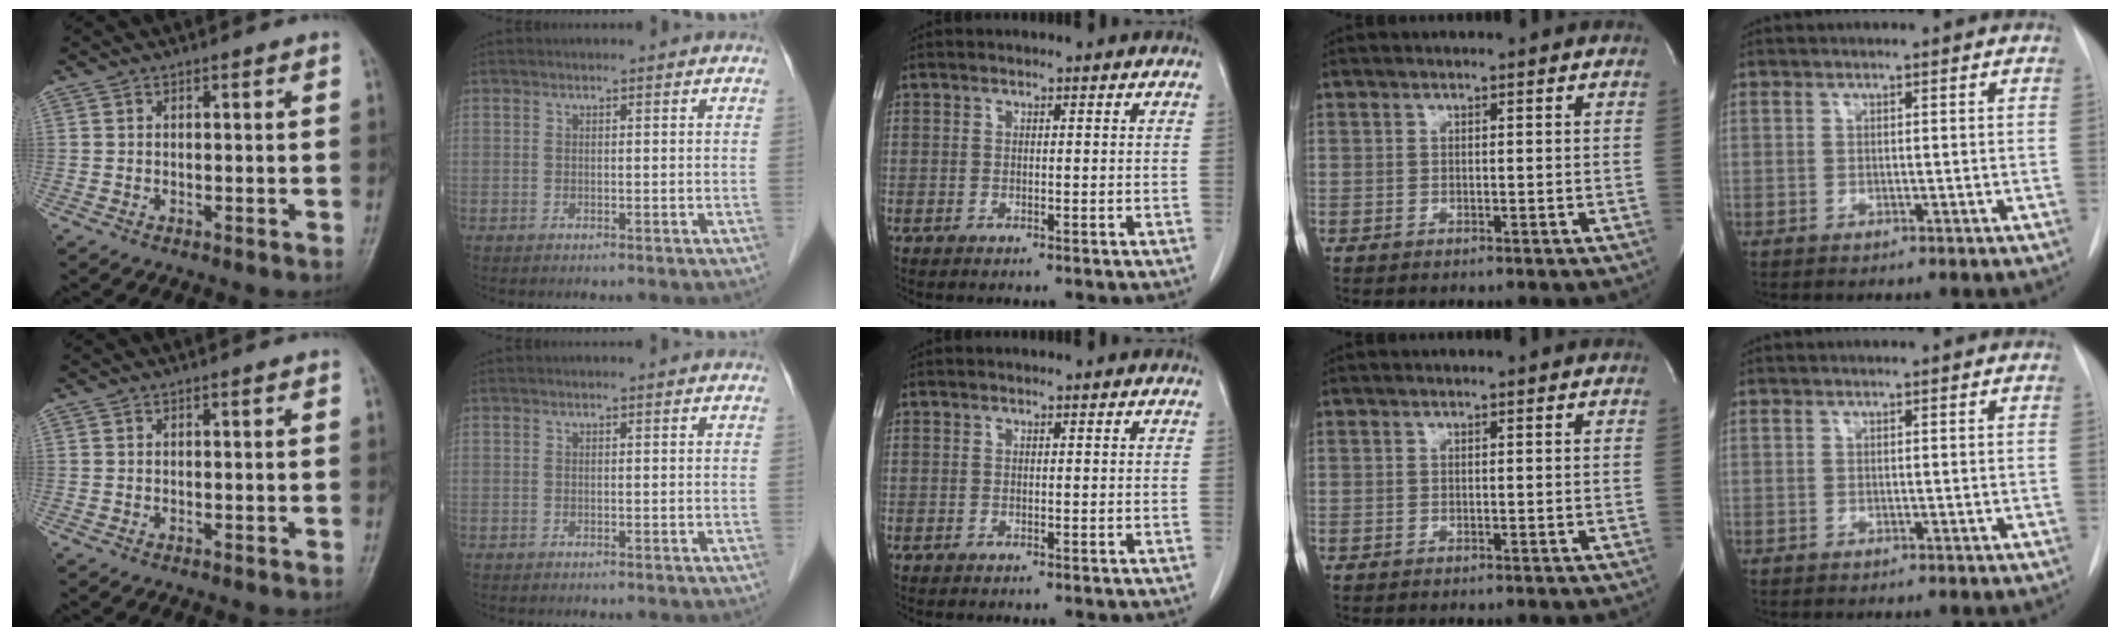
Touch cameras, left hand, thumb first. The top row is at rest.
{}